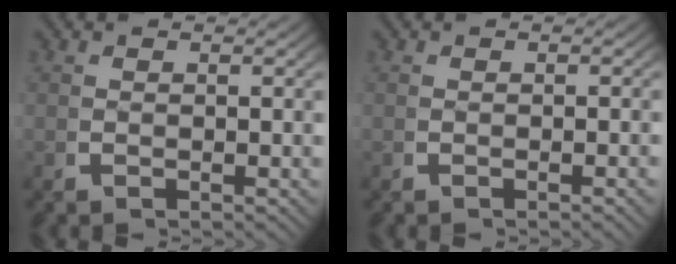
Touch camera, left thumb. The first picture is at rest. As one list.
[{"total": 0.7, "force": [-0.3, -0.1, 0.6], "torque": [-0.011, 0.006, -0.005]}]